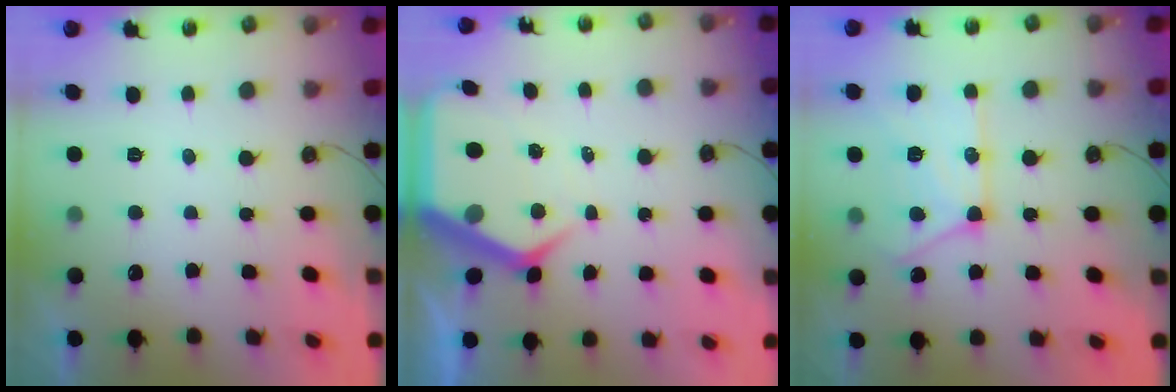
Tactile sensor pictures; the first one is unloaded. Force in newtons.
{"total": 8.8, "press": 8.8, "slide": 0.9}
{"total": 15.2, "press": 15.2, "slide": 0.9}